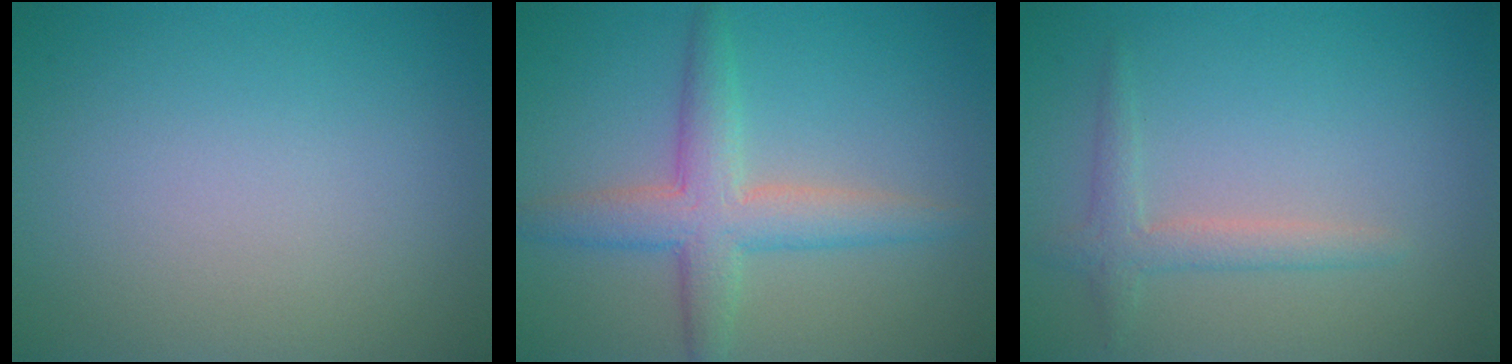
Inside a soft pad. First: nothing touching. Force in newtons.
{"total": 4.5, "press": 4.5, "slide": 0.1}
{"total": 2.0, "press": 2.0, "slide": 0.0}